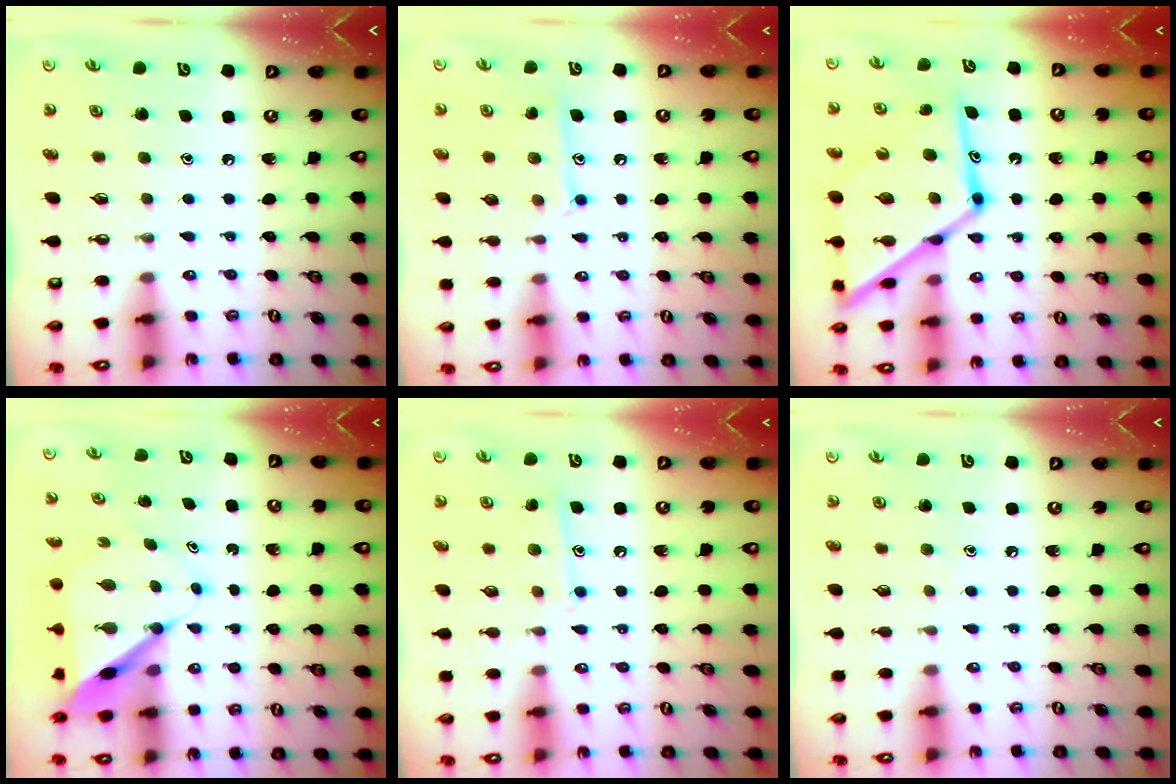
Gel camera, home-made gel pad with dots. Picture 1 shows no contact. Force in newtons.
{"total": 11.2, "press": 11.2, "slide": 0.6}
{"total": 23.0, "press": 22.9, "slide": 1.8}
{"total": 8.1, "press": 8.1, "slide": 0.7}
{"total": 9.6, "press": 9.6, "slide": 0.8}
{"total": 4.6, "press": 4.6, "slide": 0.5}